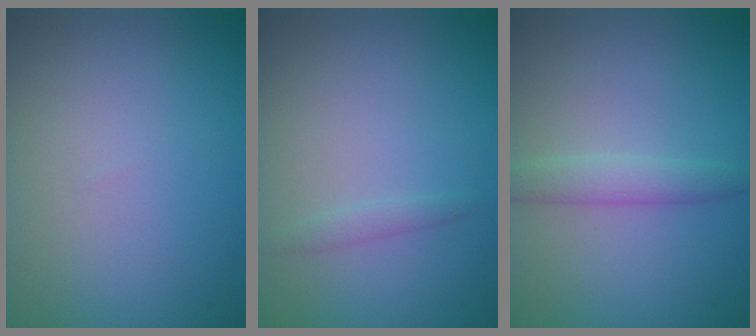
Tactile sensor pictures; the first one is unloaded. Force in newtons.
{"total": 0.9, "press": 0.9, "slide": 0.0}
{"total": 2.1, "press": 2.1, "slide": 0.1}